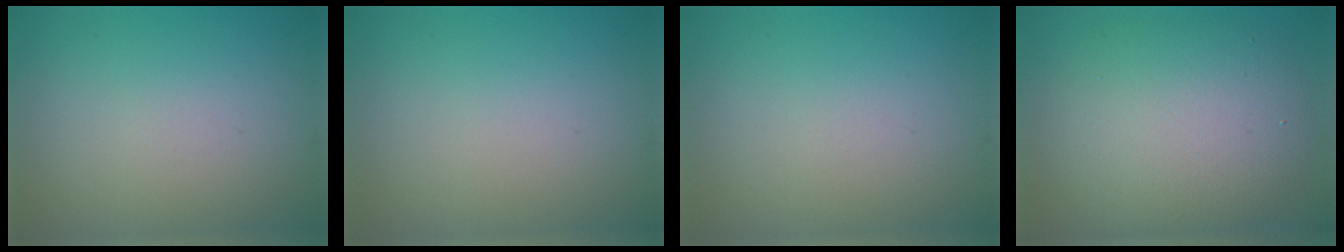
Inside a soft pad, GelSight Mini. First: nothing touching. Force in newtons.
{"total": 0.0}
{"total": 0.0}
{"total": 8.3, "press": 8.3, "slide": 0.7}